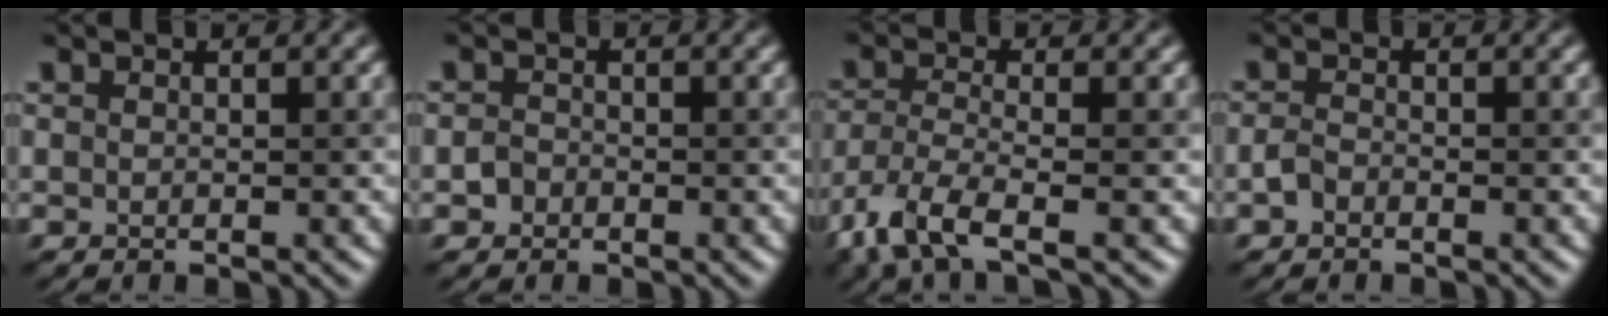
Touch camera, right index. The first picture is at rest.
{"total": 1.2, "force": [-0.5, 1.0, 0.3], "torque": [-0.002, 0.001, -0.014]}
{"total": 5.7, "force": [-3.5, 1.7, 4.2], "torque": [-0.102, -0.017, -0.080]}
{"total": 1.1, "force": [-0.7, 0.6, 0.6], "torque": [-0.013, 0.003, -0.017]}